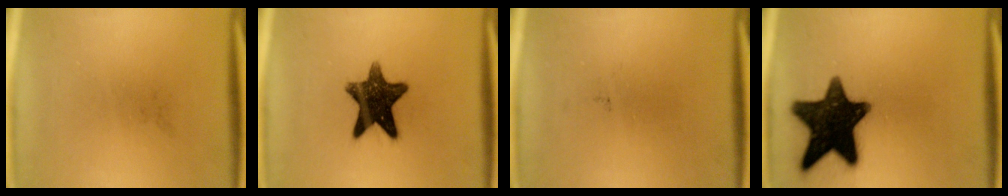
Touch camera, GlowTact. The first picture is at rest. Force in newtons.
{"total": 12.6}
{"total": 0.0}
{"total": 16.4}